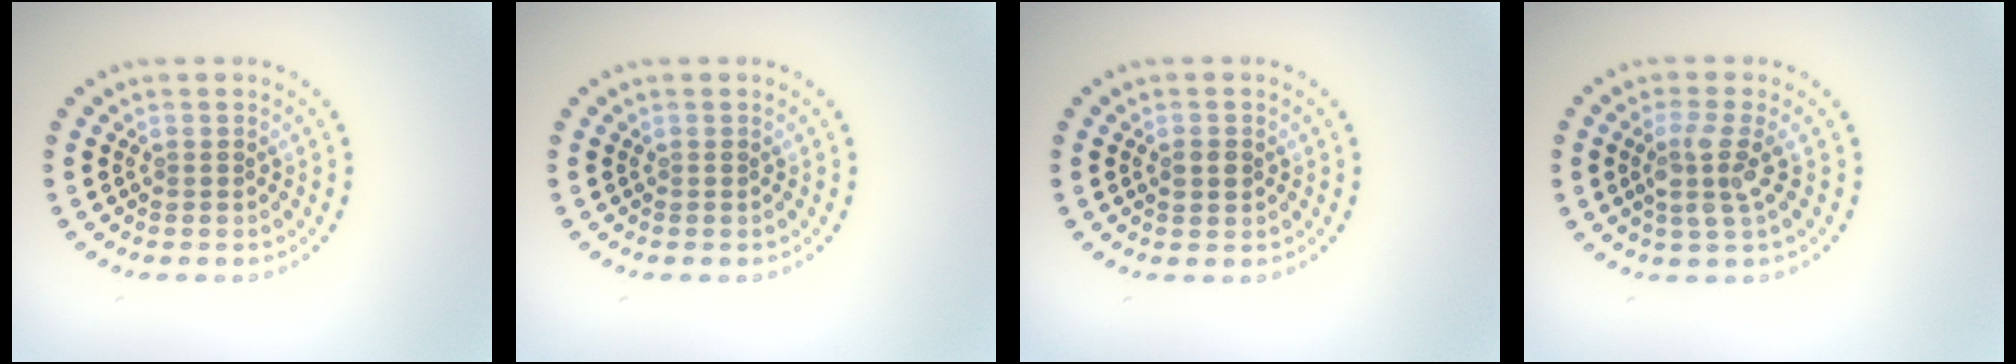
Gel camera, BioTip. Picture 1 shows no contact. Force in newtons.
{"total": 0.0}
{"total": 1.4, "press": 1.4, "slide": 0.2}
{"total": 3.0, "press": 2.3, "slide": 1.8}